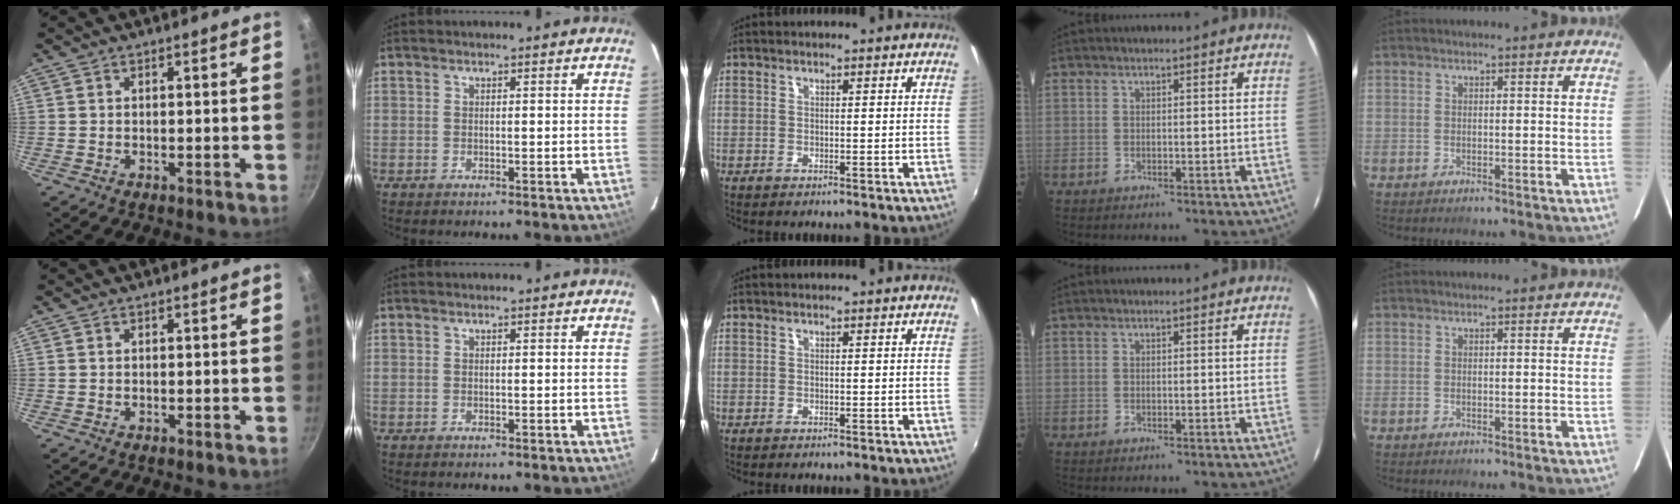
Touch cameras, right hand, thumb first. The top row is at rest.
{}